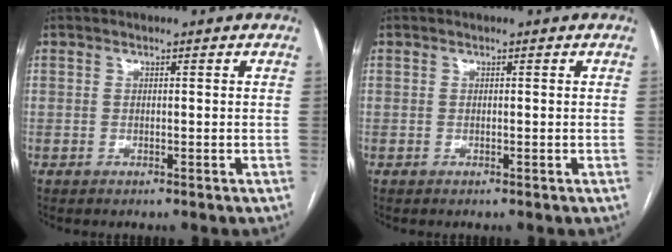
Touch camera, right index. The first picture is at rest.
{"total": 0.0}